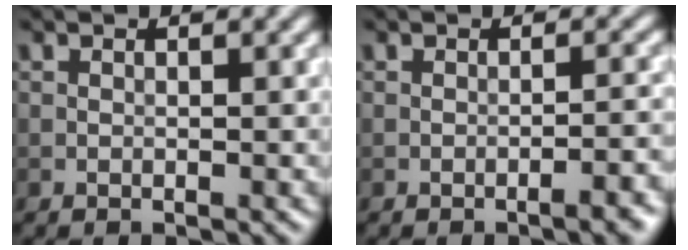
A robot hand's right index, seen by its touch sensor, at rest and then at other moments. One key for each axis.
{"total": 2.6, "fx": -1.4, "fy": 0.5, "fz": 2.1, "tx": -0.026, "ty": 0.008, "tz": -0.024}